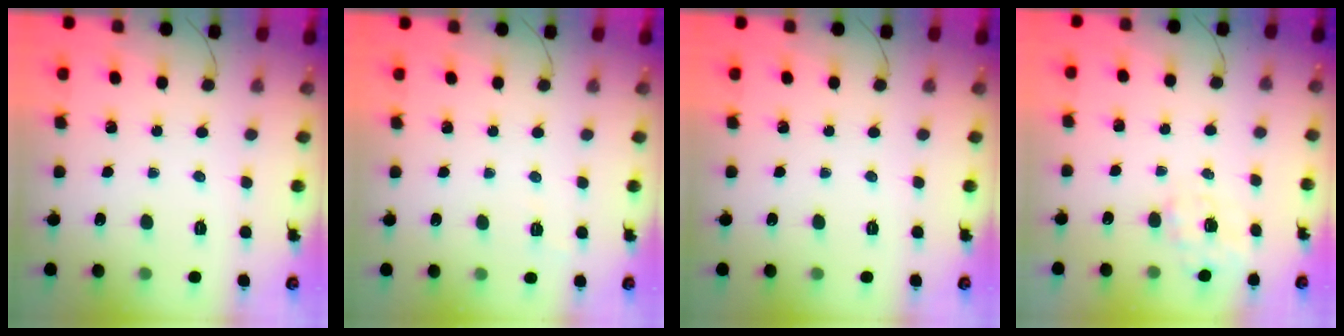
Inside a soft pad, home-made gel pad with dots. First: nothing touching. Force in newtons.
{"total": 1.3, "press": 0.0, "slide": 1.3}
{"total": 0.0}
{"total": 4.5, "press": 4.4, "slide": 1.1}